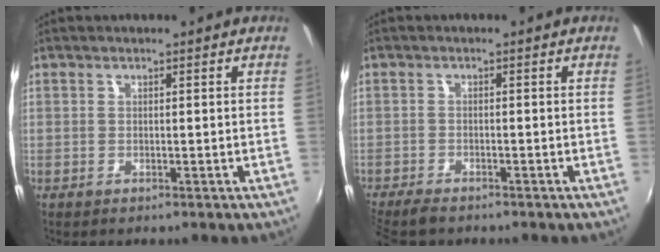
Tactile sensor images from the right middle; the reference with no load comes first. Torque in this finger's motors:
{"motor_torque": [0.62, -0.62, 0.22, 0.06]}